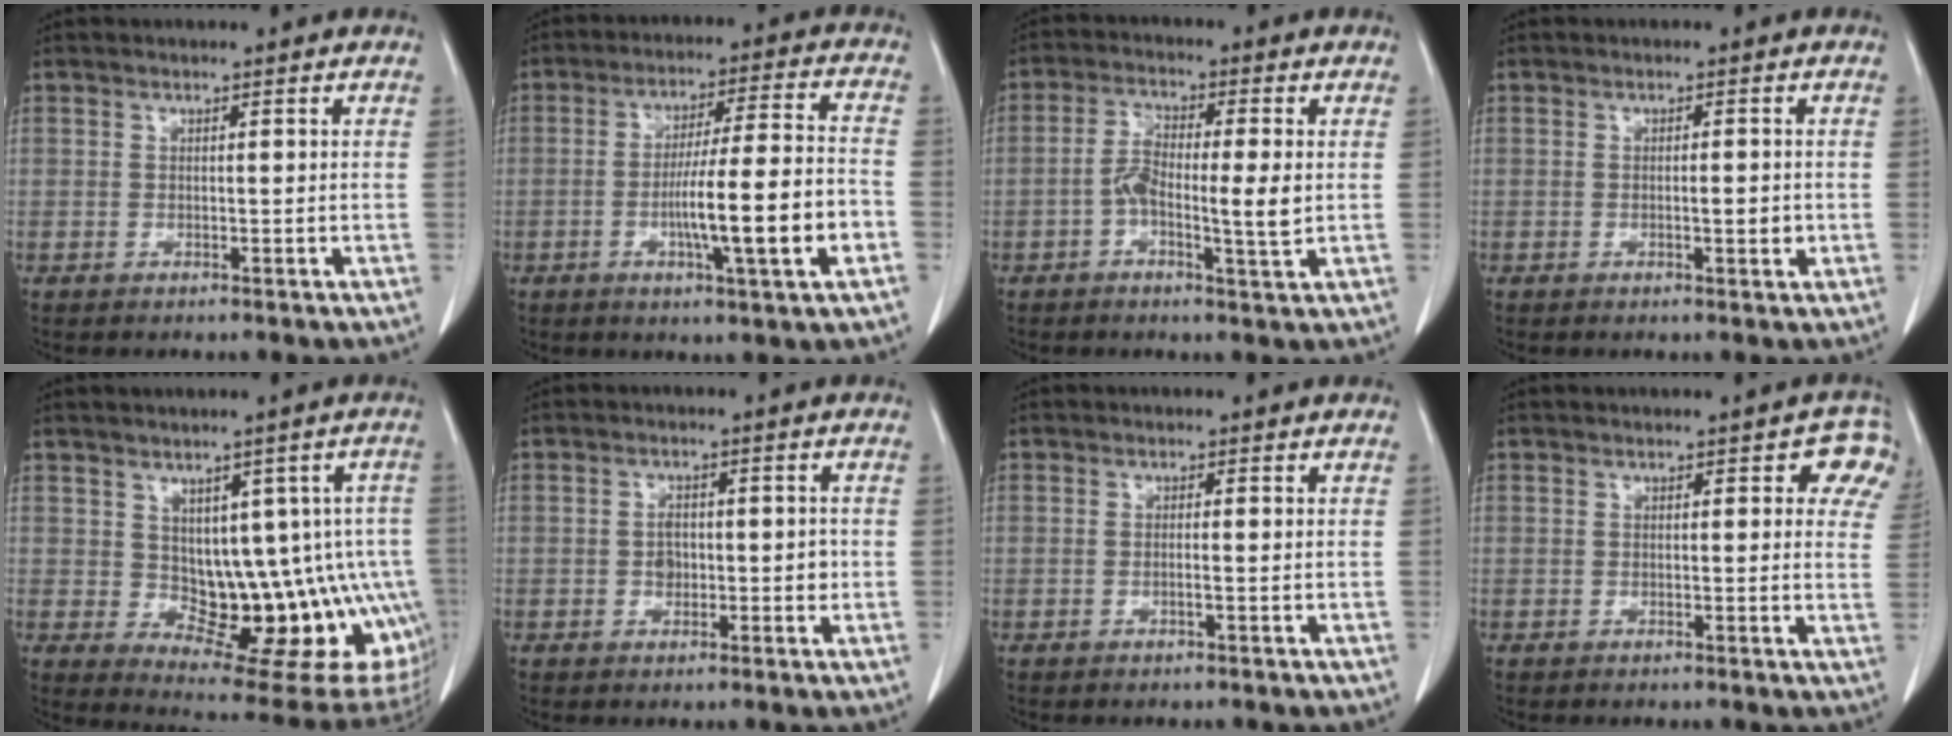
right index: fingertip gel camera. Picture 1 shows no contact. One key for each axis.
{"total": 13.3, "fx": -3.8, "fy": 0.2, "fz": 12.7, "tx": -0.209, "ty": 0.001, "tz": -0.062}
{"total": 7.2, "fx": -0.9, "fy": 1.2, "fz": 7.0, "tx": -0.129, "ty": 0.005, "tz": -0.021}
{"total": 2.0, "fx": -0.3, "fy": 0.5, "fz": 1.9, "tx": -0.031, "ty": -0.001, "tz": -0.005}
{"total": 15.5, "fx": -0.8, "fy": 6.9, "fz": 13.8, "tx": -0.125, "ty": 0.015, "tz": 0.013}
{"total": 3.5, "fx": -0.4, "fy": 2.2, "fz": 2.7, "tx": -0.040, "ty": 0.008, "tz": -0.003}
{"total": 0.8, "fx": -0.3, "fy": -0.1, "fz": 0.7, "tx": -0.014, "ty": 0.001, "tz": -0.004}
{"total": 5.0, "fx": 2.6, "fy": 2.3, "fz": 3.6, "tx": -0.020, "ty": 0.000, "tz": 0.011}